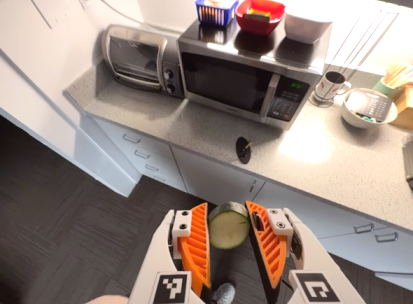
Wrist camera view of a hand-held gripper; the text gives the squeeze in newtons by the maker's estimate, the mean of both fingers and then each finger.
{"total": 9.9, "left": 10.2, "right": 9.6}